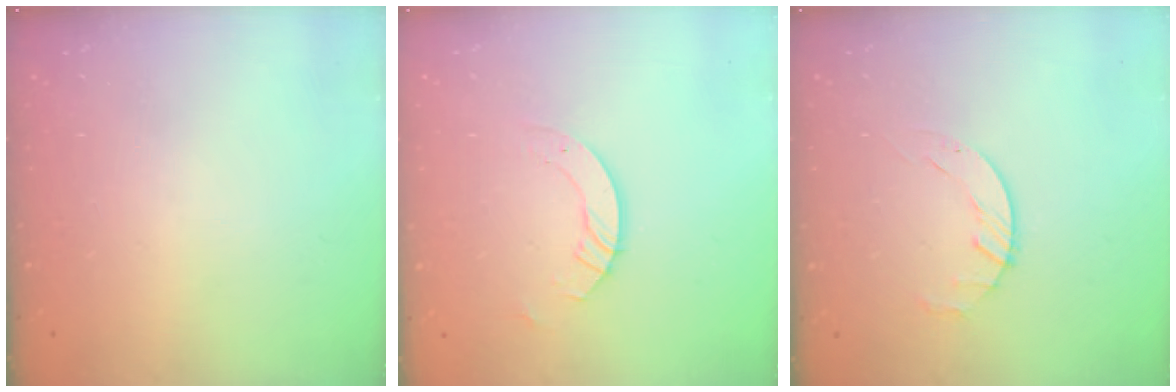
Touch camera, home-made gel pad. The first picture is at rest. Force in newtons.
{"total": 3.5, "press": 3.5, "slide": 0.3}
{"total": 1.8, "press": 1.7, "slide": 0.3}